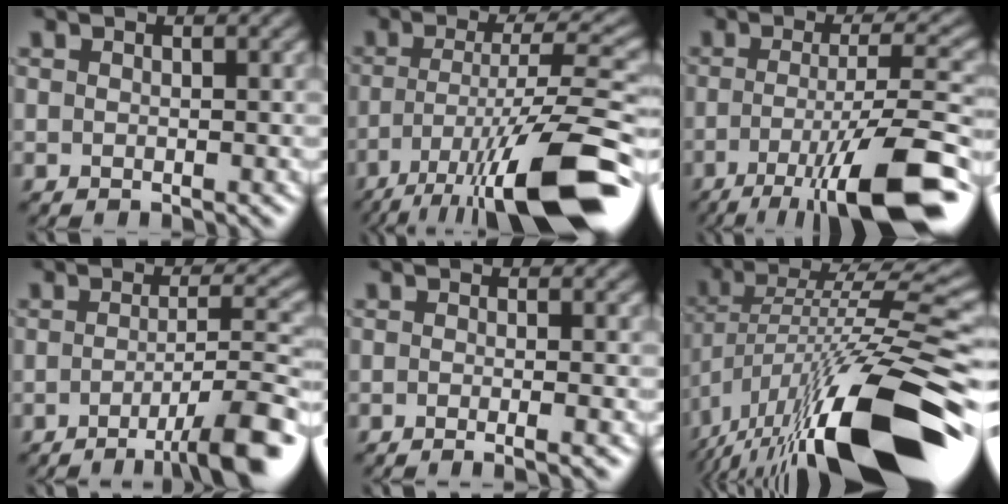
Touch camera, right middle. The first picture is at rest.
{"total": 13.5, "force": [-7.4, 3.0, 10.9], "torque": [-0.185, 0.000, -0.127]}
{"total": 12.0, "force": [-5.8, 2.7, 10.1], "torque": [-0.153, -0.007, -0.098]}
{"total": 8.3, "force": [-4.2, 1.7, 7.0], "torque": [-0.084, 0.006, -0.067]}
{"total": 3.0, "force": [-0.9, 1.2, 2.6], "torque": [-0.009, -0.005, -0.030]}
{"total": 17.5, "force": [-7.8, 4.8, 14.9], "torque": [-0.257, 0.022, -0.147]}